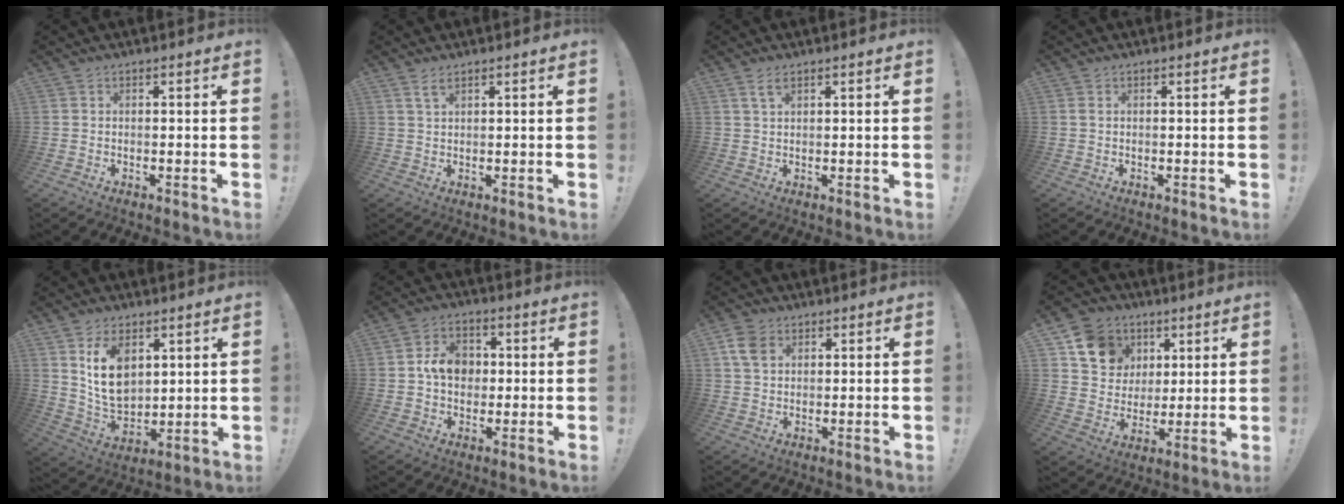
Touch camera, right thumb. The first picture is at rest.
{"total": 2.4, "force": [1.4, 0.3, 1.9], "torque": [-0.039, 0.000, 0.024]}
{"total": 2.7, "force": [1.5, 0.6, 2.2], "torque": [-0.045, 0.000, 0.026]}
{"total": 0.6, "force": [0.2, -0.1, 0.6], "torque": [-0.014, 0.001, 0.003]}
{"total": 12.3, "force": [5.6, 8.3, 7.1], "torque": [-0.124, -0.033, 0.107]}
{"total": 9.1, "force": [0.7, 7.4, 5.4], "torque": [-0.093, 0.013, 0.017]}
{"total": 7.2, "force": [2.9, 5.2, 4.0], "torque": [-0.071, -0.001, 0.058]}
{"total": 13.2, "force": [6.1, 11.1, 3.8], "torque": [-0.061, -0.023, 0.130]}